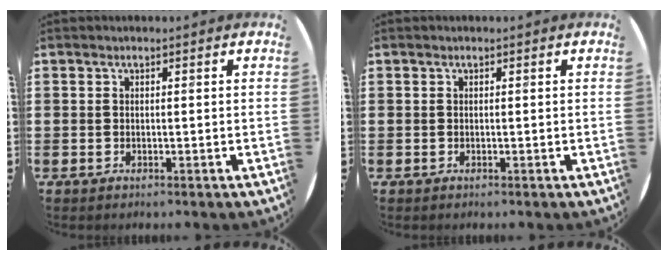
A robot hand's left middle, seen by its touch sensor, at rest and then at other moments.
{"total": 0.0}